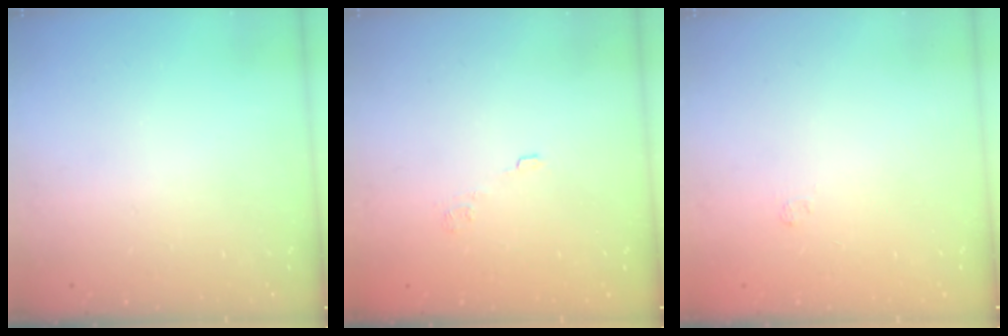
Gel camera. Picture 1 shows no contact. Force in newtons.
{"total": 6.5, "press": 6.4, "slide": 1.1}
{"total": 1.7, "press": 1.2, "slide": 1.1}